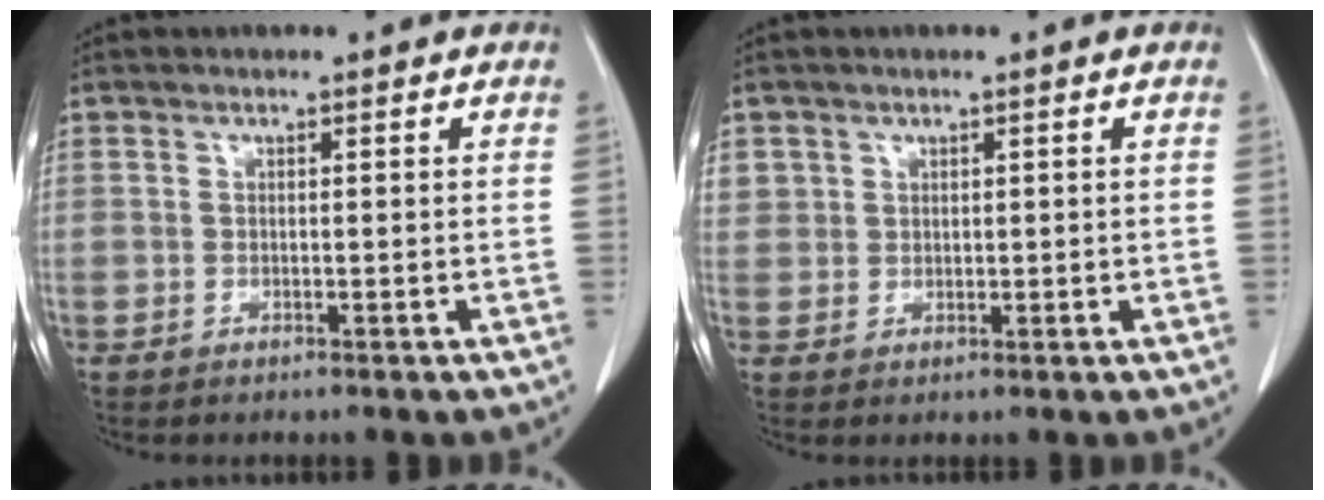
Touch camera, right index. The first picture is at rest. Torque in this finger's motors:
{"motor_torque": [-0.14, 0.23, -0.02, 0.01]}